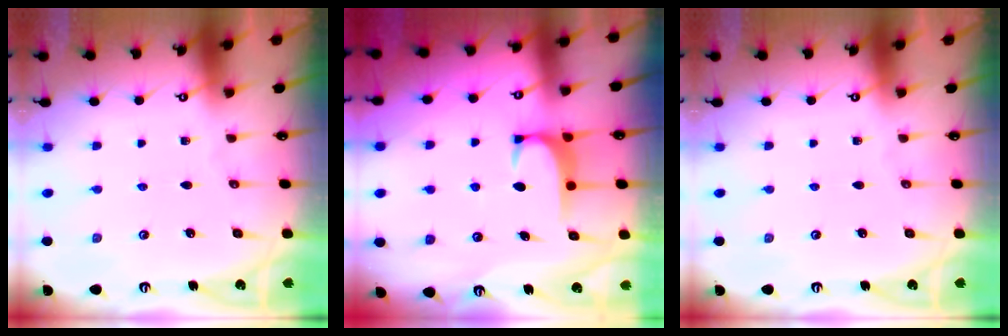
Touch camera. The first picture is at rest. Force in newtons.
{"total": 1.8, "press": 1.8, "slide": 0.5}
{"total": 0.0}